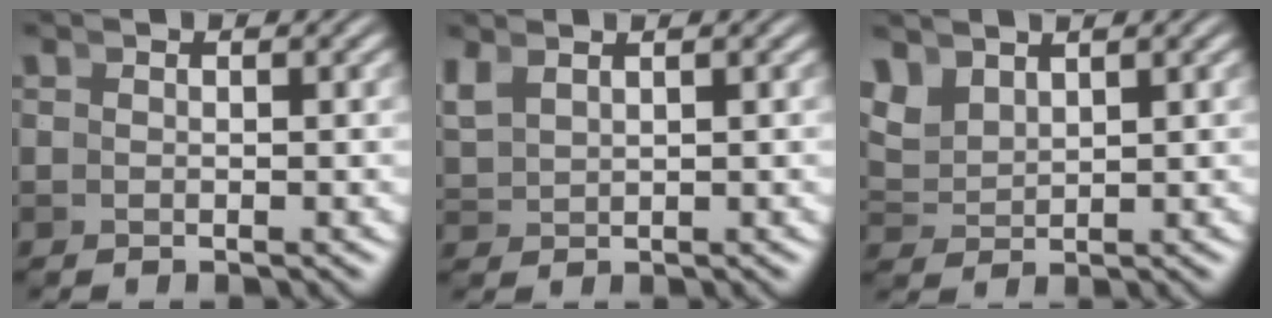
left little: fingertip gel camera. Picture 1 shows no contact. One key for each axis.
{"total": 1.6, "fx": 1.3, "fy": 0.5, "fz": 0.7, "tx": -0.015, "ty": 0.003, "tz": 0.036}
{"total": 2.9, "fx": 1.8, "fy": 1.9, "fz": 1.2, "tx": -0.034, "ty": -0.001, "tz": 0.042}